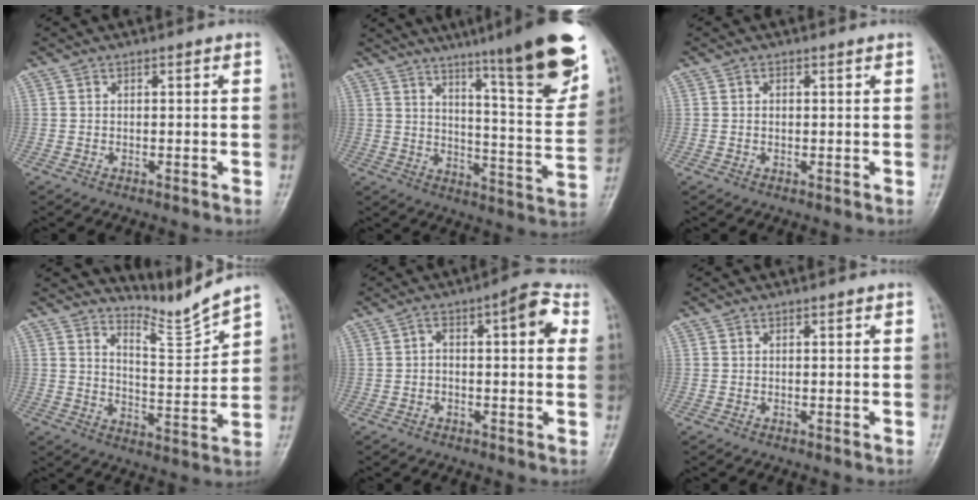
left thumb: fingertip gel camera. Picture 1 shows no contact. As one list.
[{"total": 22.0, "force": [14.2, 2.4, 16.6], "torque": [-0.202, -0.072, 0.205]}, {"total": 1.0, "force": [0.2, 0.5, 0.8], "torque": [-0.014, 0.002, 0.005]}, {"total": 6.9, "force": [6.7, -1.3, 0.4], "torque": [-0.004, -0.081, 0.131]}, {"total": 7.2, "force": [1.5, 2.6, 6.5], "torque": [-0.078, 0.023, 0.014]}, {"total": 0.0}]